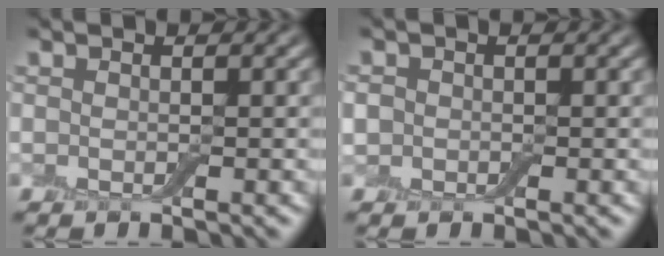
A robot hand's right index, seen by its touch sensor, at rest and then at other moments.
{"total": 1.4, "force": [-0.1, 1.3, 0.4], "torque": [-0.004, -0.003, -0.008]}